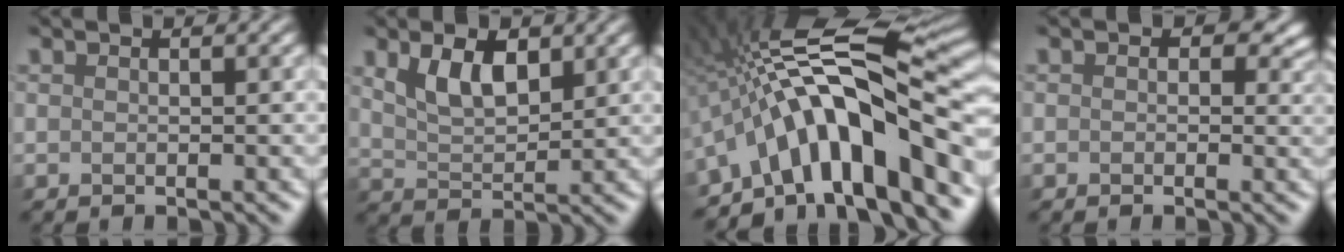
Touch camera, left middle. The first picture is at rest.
{"total": 3.7, "force": [2.3, 1.7, 2.3], "torque": [-0.050, 0.008, 0.047]}
{"total": 14.2, "force": [-5.3, 4.4, 12.4], "torque": [-0.173, 0.038, -0.090]}
{"total": 3.8, "force": [1.0, 2.9, 2.3], "torque": [-0.012, 0.012, 0.001]}